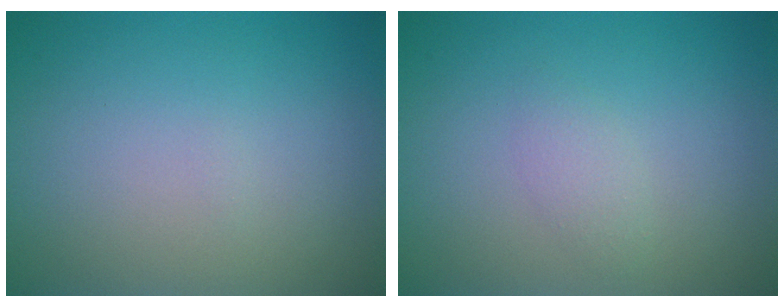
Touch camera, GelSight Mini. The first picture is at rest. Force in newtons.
{"total": 1.2, "press": 1.2, "slide": 0.1}